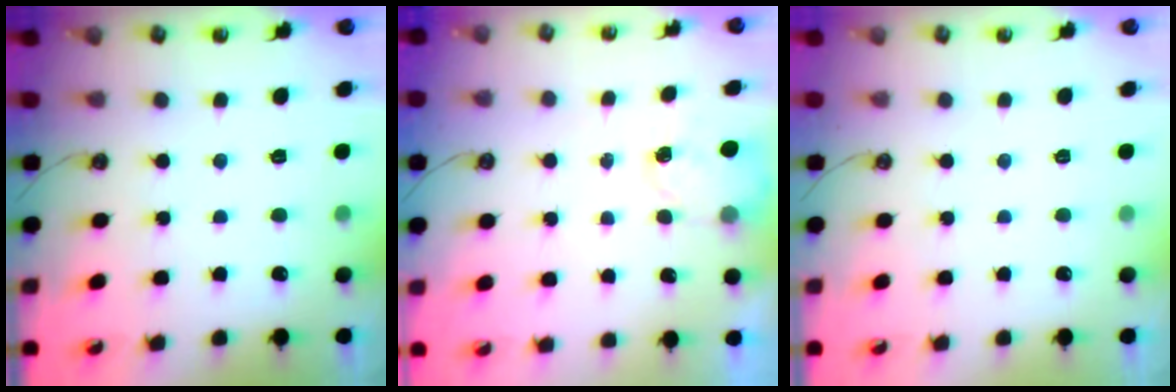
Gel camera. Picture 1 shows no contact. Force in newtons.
{"total": 2.7, "press": 2.7, "slide": 0.4}
{"total": 0.0}